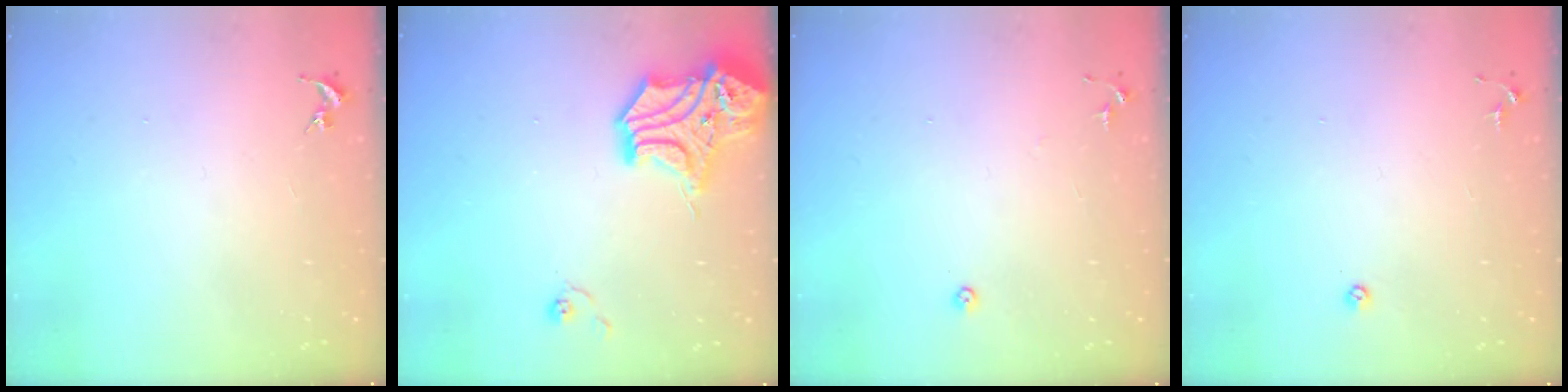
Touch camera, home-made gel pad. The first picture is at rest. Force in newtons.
{"total": 15.8, "press": 15.6, "slide": 2.4}
{"total": 5.5, "press": 5.5, "slide": 0.5}
{"total": 3.5, "press": 3.4, "slide": 0.7}